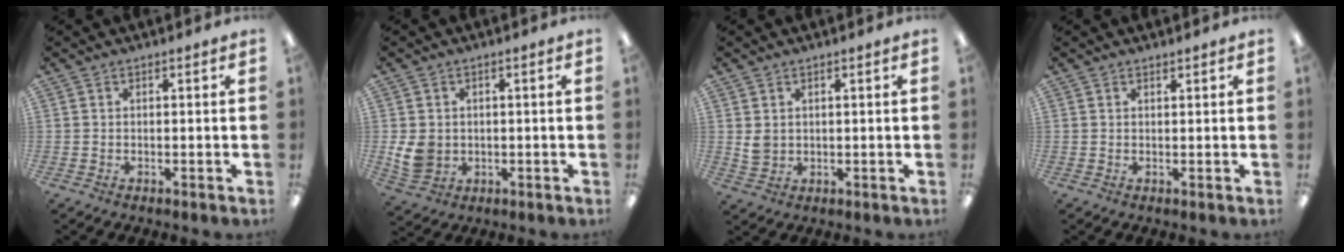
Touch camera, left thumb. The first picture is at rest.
{"total": 5.9, "force": [0.3, 5.2, 2.9], "torque": [-0.053, 0.003, 0.007]}
{"total": 3.3, "force": [1.3, 2.6, 1.6], "torque": [-0.024, 0.000, 0.024]}
{"total": 0.9, "force": [0.8, 0.2, 0.3], "torque": [-0.007, -0.001, 0.015]}